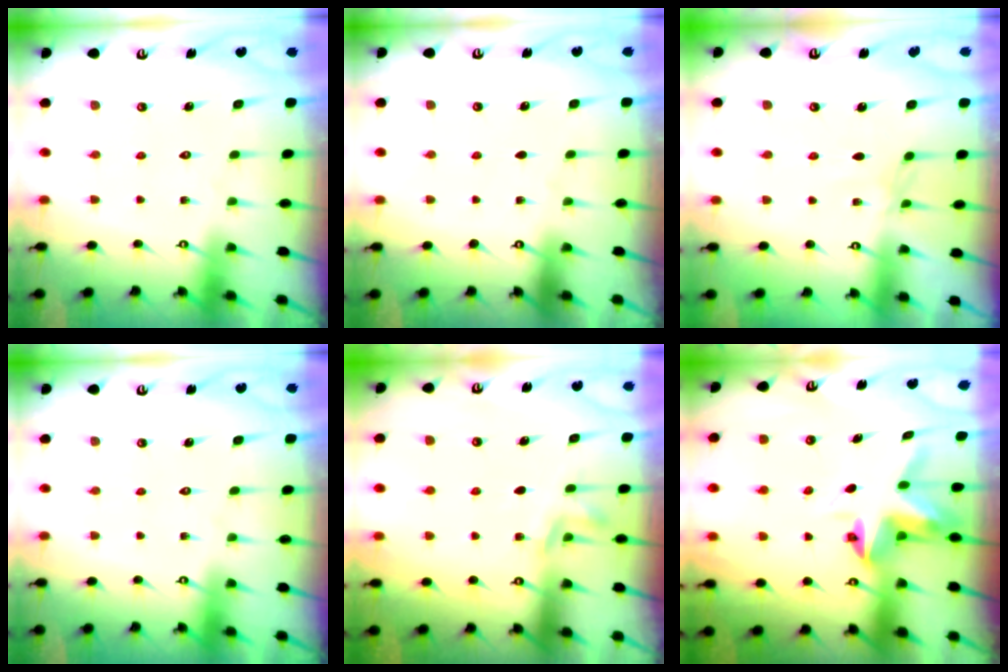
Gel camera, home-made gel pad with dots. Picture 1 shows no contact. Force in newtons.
{"total": 0.0}
{"total": 2.3, "press": 2.3, "slide": 0.5}
{"total": 0.0}
{"total": 3.6, "press": 3.4, "slide": 1.2}
{"total": 4.2, "press": 4.2, "slide": 0.3}